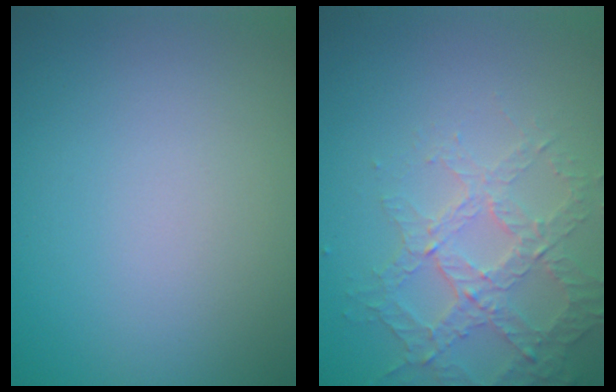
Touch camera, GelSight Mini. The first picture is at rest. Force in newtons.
{"total": 3.1, "press": 2.8, "slide": 1.3}